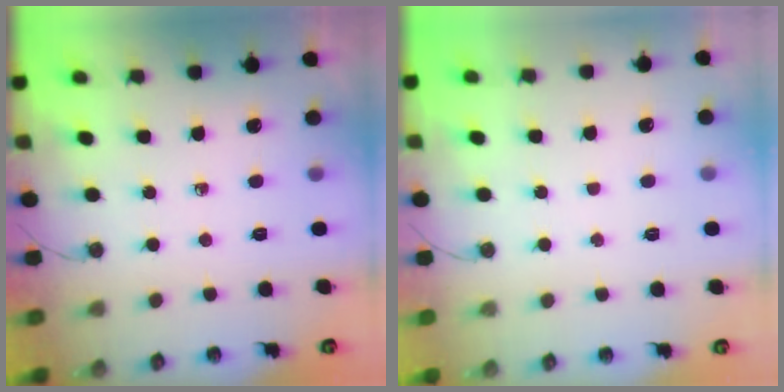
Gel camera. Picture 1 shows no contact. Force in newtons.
{"total": 1.2, "press": 1.2, "slide": 0.0}